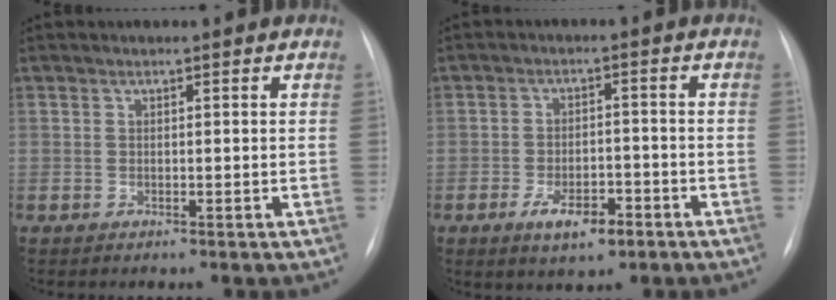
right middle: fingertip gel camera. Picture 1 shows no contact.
{"total": 6.0, "force": [-3.3, 2.6, 4.3], "torque": [-0.077, -0.004, -0.048]}